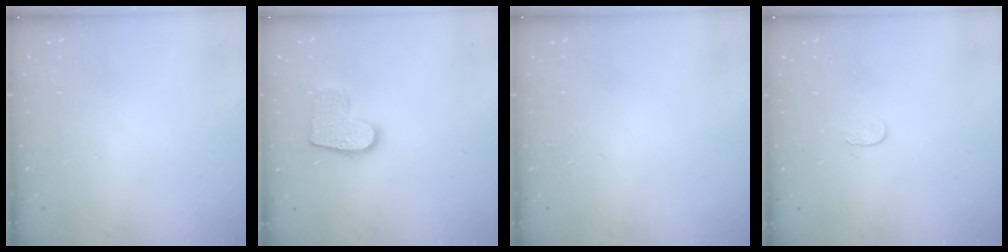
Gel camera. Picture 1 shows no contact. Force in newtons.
{"total": 11.6, "press": 11.5, "slide": 0.5}
{"total": 0.0}
{"total": 3.8, "press": 3.8, "slide": 0.4}